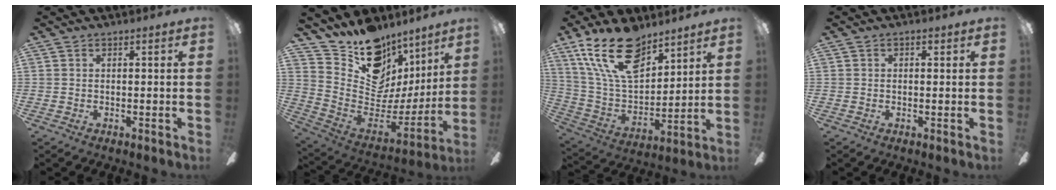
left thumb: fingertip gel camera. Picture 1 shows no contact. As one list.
[{"total": 16.7, "force": [11.5, 10.7, 5.6], "torque": [-0.094, -0.106, 0.218]}, {"total": 20.6, "force": [13.1, 10.3, 12.0], "torque": [-0.246, -0.063, 0.238]}, {"total": 0.6, "force": [0.0, 0.5, 0.2], "torque": [-0.003, 0.003, -0.002]}]